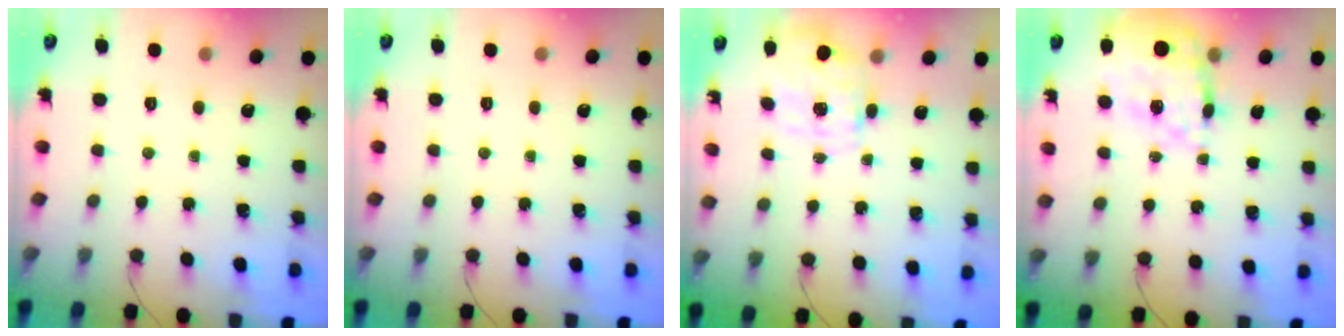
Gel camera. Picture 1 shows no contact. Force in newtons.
{"total": 0.0}
{"total": 2.7, "press": 2.6, "slide": 0.8}
{"total": 20.0, "press": 19.6, "slide": 4.3}